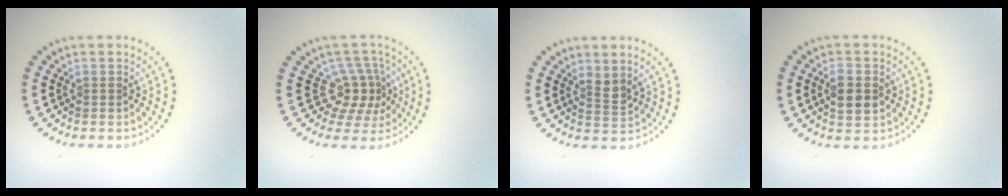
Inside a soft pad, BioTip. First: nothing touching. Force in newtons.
{"total": 3.4, "press": 2.5, "slide": 2.2}
{"total": 1.5, "press": 1.1, "slide": 1.0}
{"total": 2.8, "press": 2.8, "slide": 0.3}